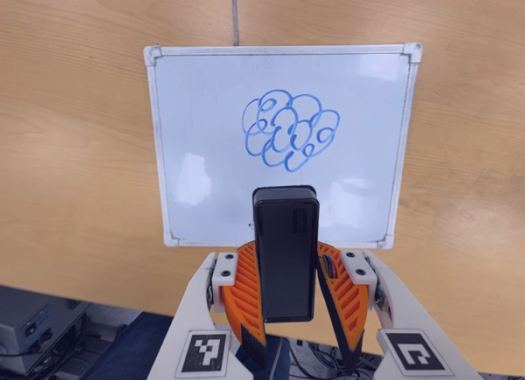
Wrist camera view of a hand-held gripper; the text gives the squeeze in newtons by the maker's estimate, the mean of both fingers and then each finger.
{"total": 5.7, "left": 5.7, "right": 5.8}